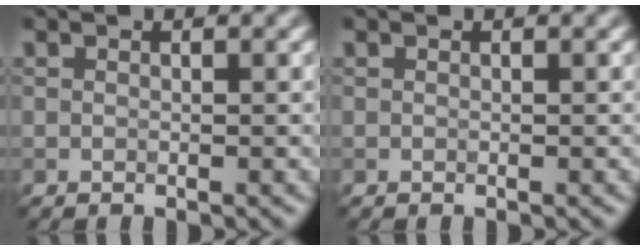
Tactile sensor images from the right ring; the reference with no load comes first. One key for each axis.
{"total": 0.0}